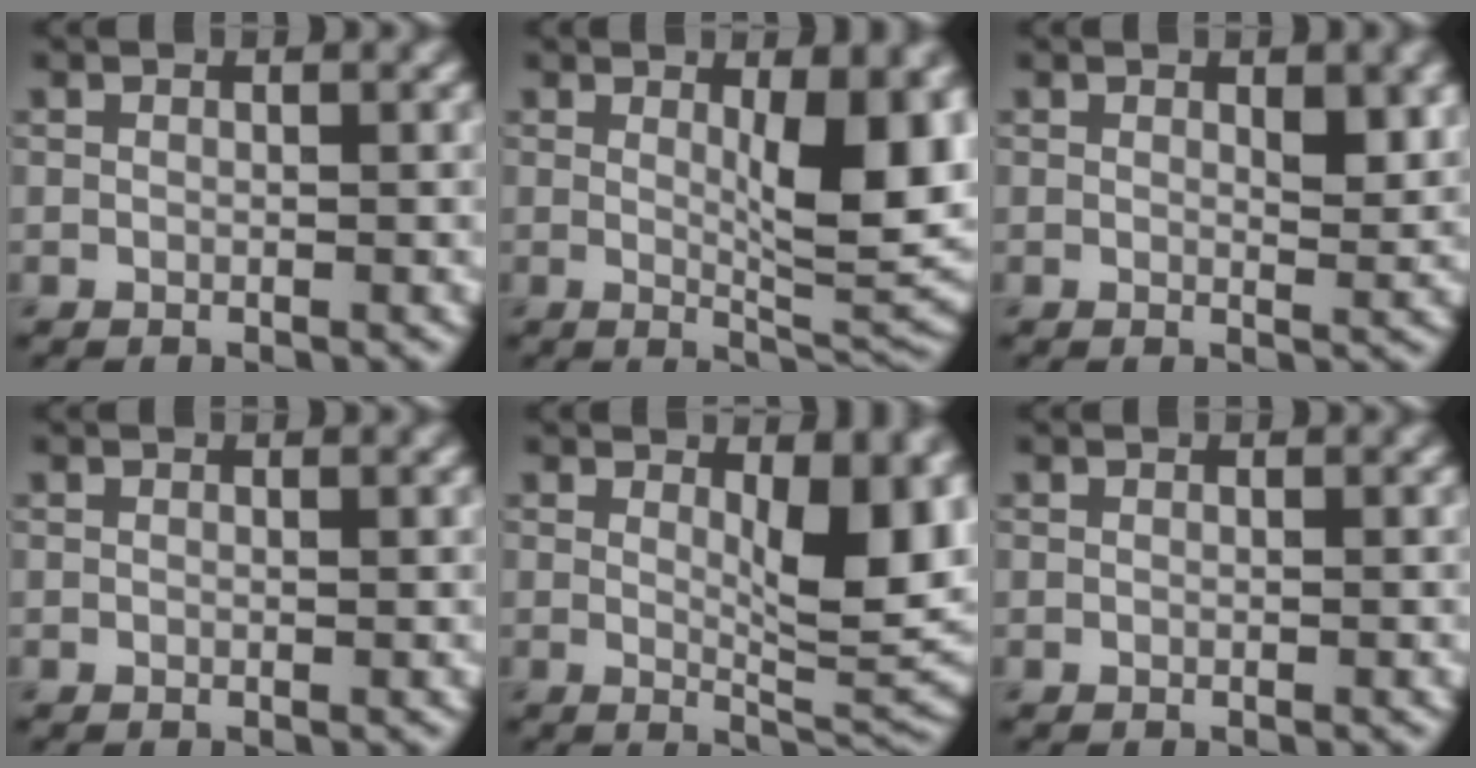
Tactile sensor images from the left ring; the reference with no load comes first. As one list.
[{"total": 7.7, "force": [1.3, 2.0, 7.3], "torque": [-0.101, -0.013, 0.029]}, {"total": 2.1, "force": [0.8, 0.7, 1.8], "torque": [-0.021, -0.006, 0.015]}, {"total": 0.0}, {"total": 6.9, "force": [1.6, 2.2, 6.3], "torque": [-0.085, -0.012, 0.032]}, {"total": 0.0}]